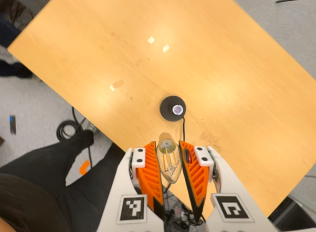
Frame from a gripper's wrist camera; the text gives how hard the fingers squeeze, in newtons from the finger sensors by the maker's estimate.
{"total": 16.6, "left": 18.2, "right": 14.9}